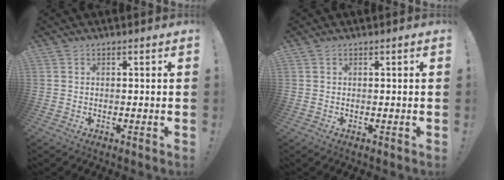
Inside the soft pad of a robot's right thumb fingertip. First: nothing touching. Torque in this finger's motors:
{"motor_torque": [0.02, 0.23, 0.08, -0.11, 0.00]}